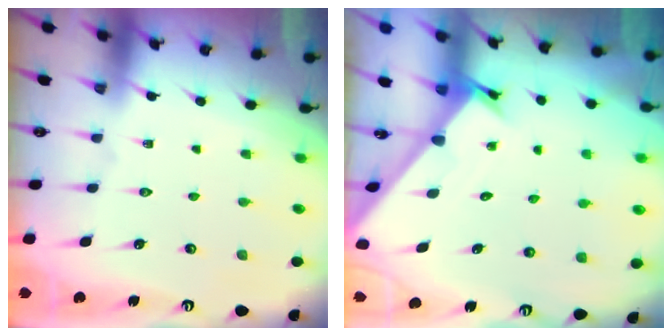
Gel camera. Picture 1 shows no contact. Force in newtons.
{"total": 1.7, "press": 1.7, "slide": 0.1}